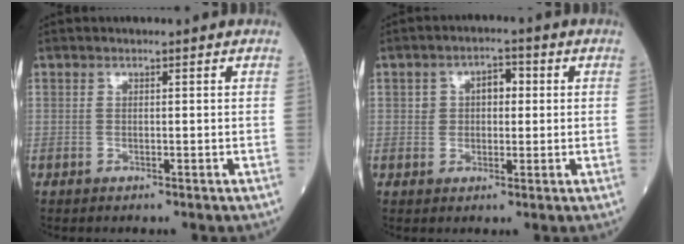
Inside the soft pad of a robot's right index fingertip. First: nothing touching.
{"total": 4.3, "force": [0.9, 2.9, 3.1], "torque": [-0.045, 0.018, 0.015]}